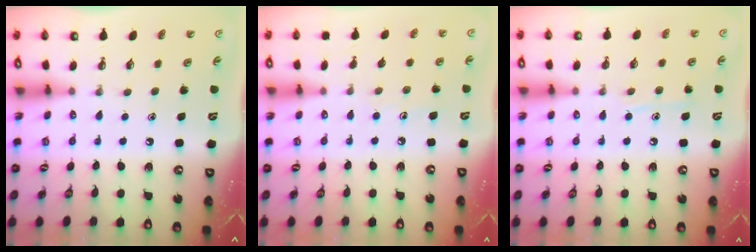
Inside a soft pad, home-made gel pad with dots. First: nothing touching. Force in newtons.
{"total": 4.9, "press": 4.9, "slide": 0.5}
{"total": 7.3, "press": 7.2, "slide": 0.8}